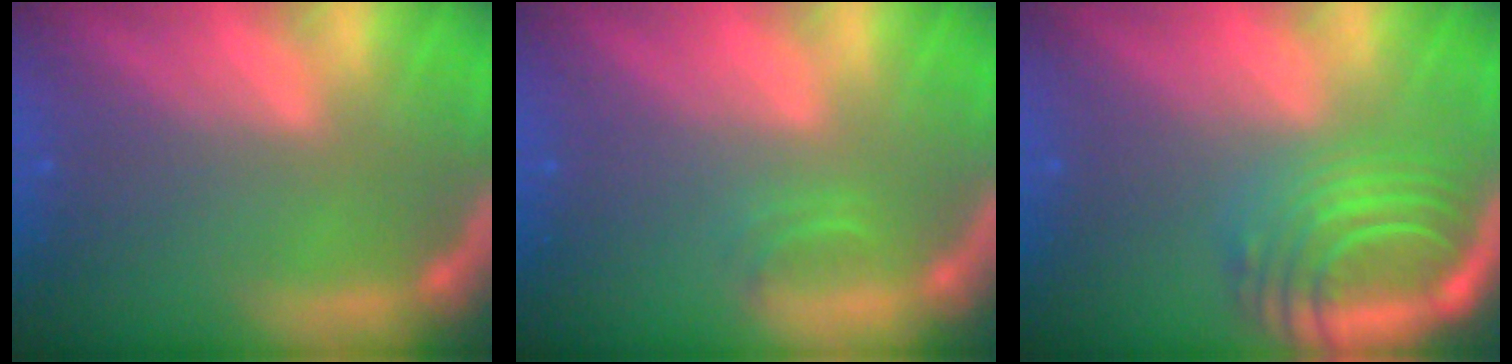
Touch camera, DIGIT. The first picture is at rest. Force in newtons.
{"total": 0.9}
{"total": 8.1}